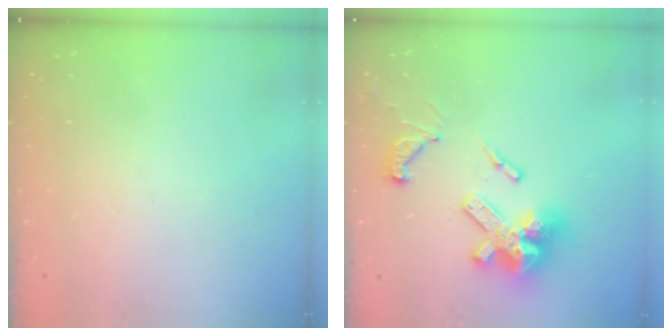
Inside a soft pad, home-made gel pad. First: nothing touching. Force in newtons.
{"total": 18.8, "press": 18.8, "slide": 1.6}